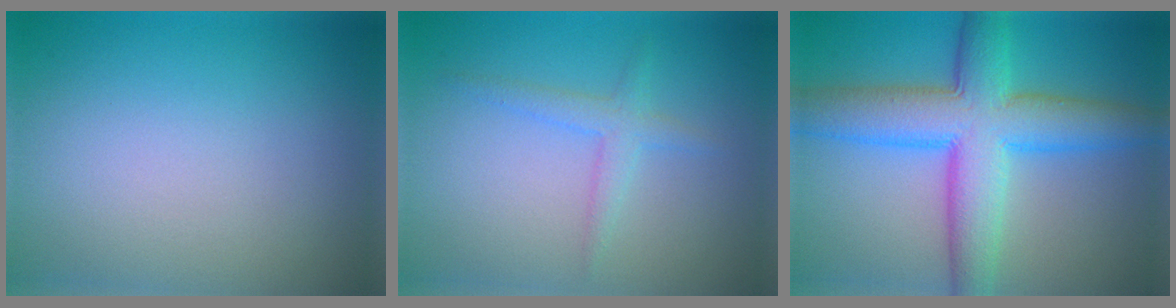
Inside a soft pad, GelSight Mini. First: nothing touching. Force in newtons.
{"total": 2.0, "press": 2.0, "slide": 0.0}
{"total": 9.2, "press": 9.2, "slide": 0.2}